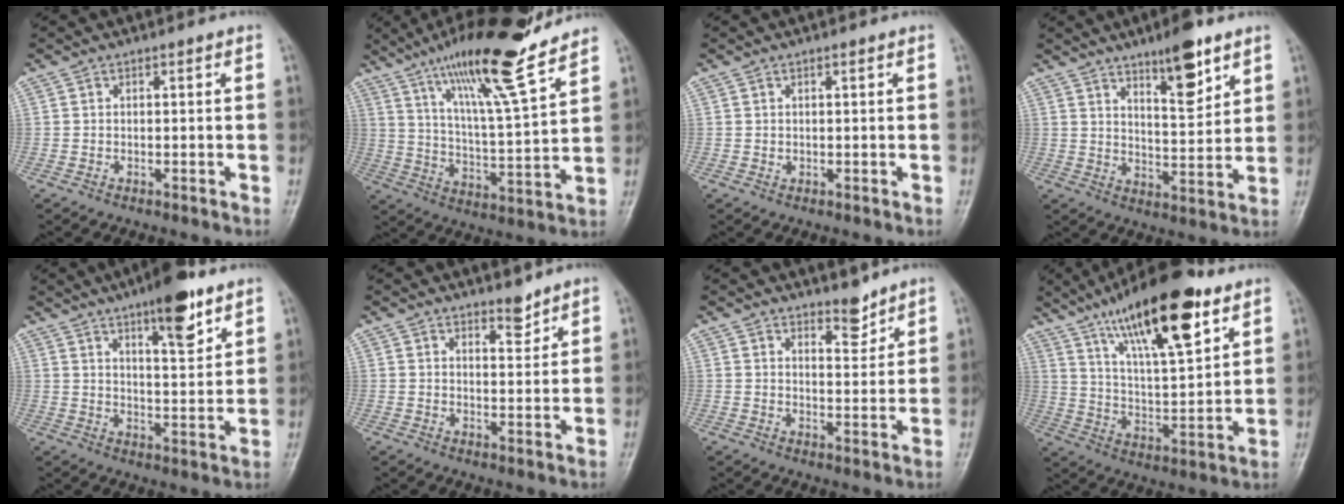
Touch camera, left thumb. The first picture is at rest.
{"total": 18.2, "force": [13.1, 1.9, 12.5], "torque": [-0.196, -0.067, 0.224]}
{"total": 0.7, "force": [0.3, 0.4, 0.5], "torque": [-0.004, -0.002, 0.008]}
{"total": 10.1, "force": [6.5, 3.0, 7.1], "torque": [-0.092, -0.046, 0.104]}
{"total": 11.0, "force": [6.9, 3.1, 7.9], "torque": [-0.100, -0.040, 0.105]}
{"total": 3.4, "force": [2.8, 1.2, 1.4], "torque": [-0.010, -0.024, 0.045]}
{"total": 4.1, "force": [3.5, 1.5, 1.6], "torque": [-0.008, -0.031, 0.056]}
{"total": 20.8, "force": [12.1, 6.1, 15.8], "torque": [-0.239, -0.043, 0.210]}